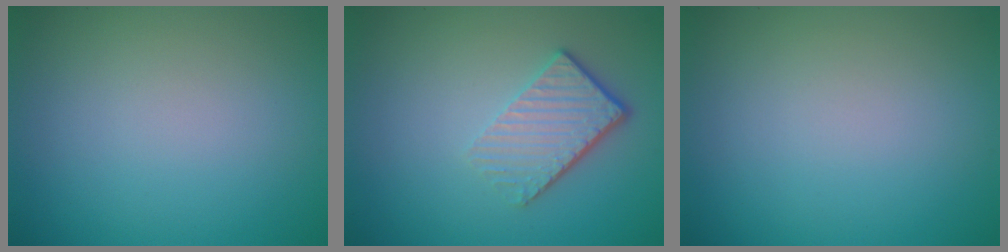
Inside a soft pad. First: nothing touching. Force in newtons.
{"total": 4.2, "press": 2.8, "slide": 3.1}
{"total": 0.0}